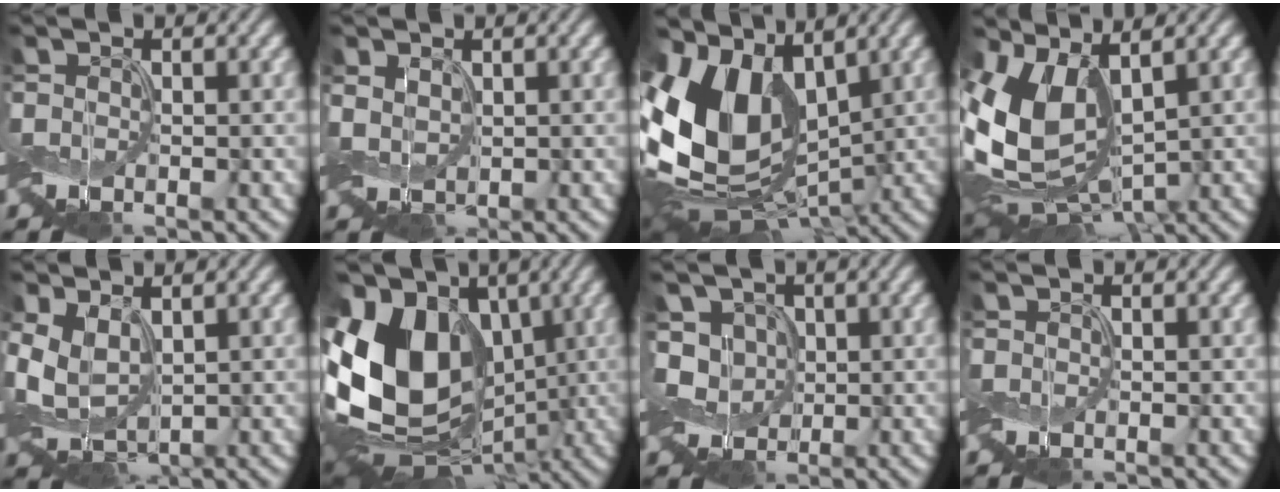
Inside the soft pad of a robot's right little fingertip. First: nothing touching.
{"total": 1.2, "force": [0.5, 1.0, 0.6], "torque": [-0.022, 0.000, 0.011]}
{"total": 14.4, "force": [1.1, 9.4, 10.8], "torque": [-0.229, 0.020, 0.003]}
{"total": 11.2, "force": [1.8, 6.8, 8.7], "torque": [-0.205, -0.008, 0.037]}
{"total": 4.3, "force": [0.6, 2.9, 3.1], "torque": [-0.082, -0.003, 0.010]}
{"total": 17.0, "force": [0.5, 12.4, 11.6], "torque": [-0.225, 0.020, -0.001]}
{"total": 3.8, "force": [0.0, 3.2, 1.9], "torque": [-0.043, -0.001, -0.008]}
{"total": 0.0}